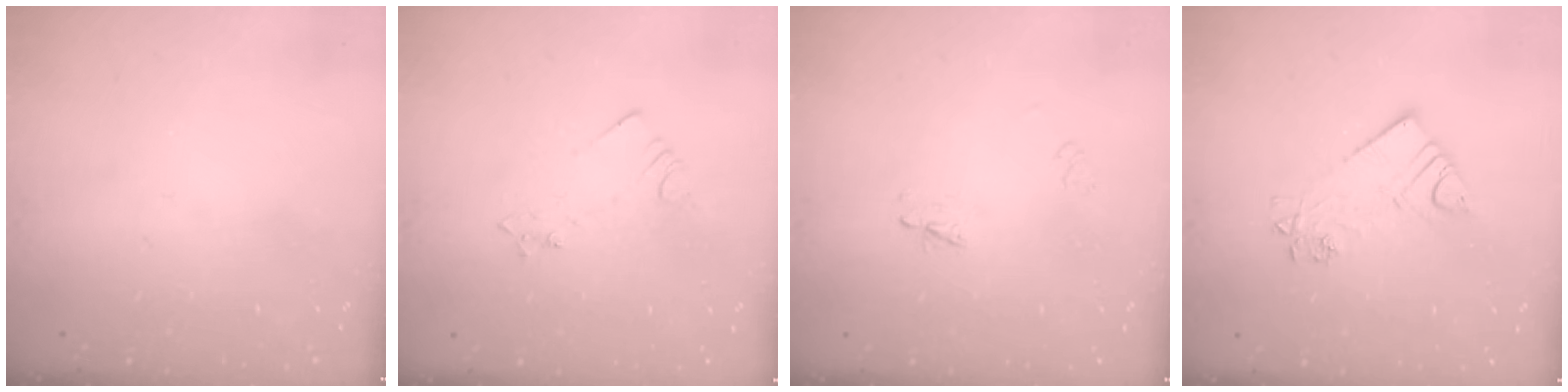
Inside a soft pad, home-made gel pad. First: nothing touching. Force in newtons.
{"total": 2.5, "press": 2.5, "slide": 0.3}
{"total": 2.3, "press": 2.2, "slide": 0.2}
{"total": 9.3, "press": 9.3, "slide": 0.7}